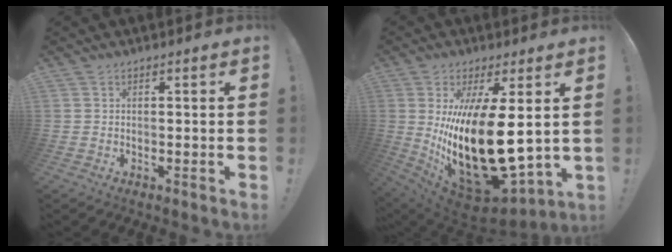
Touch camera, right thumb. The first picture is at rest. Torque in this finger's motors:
{"motor_torque": [1.08, 3.92, 2.36, -0.41, 1.05]}